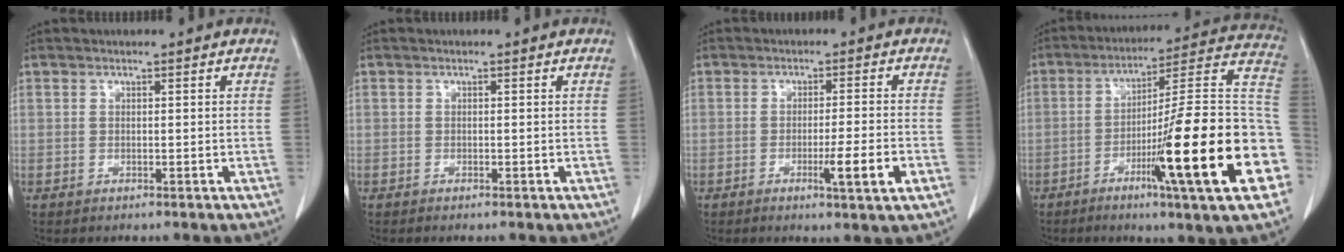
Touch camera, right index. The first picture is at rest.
{"total": 0.6, "force": [-0.5, 0.0, 0.3], "torque": [-0.008, 0.000, -0.006]}
{"total": 5.9, "force": [-2.3, -0.5, 5.4], "torque": [-0.087, -0.012, -0.032]}
{"total": 24.8, "force": [-8.0, 0.6, 23.5], "torque": [-0.273, -0.005, -0.126]}